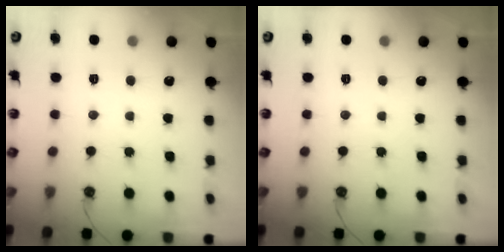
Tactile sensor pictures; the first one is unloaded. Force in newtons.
{"total": 0.0}